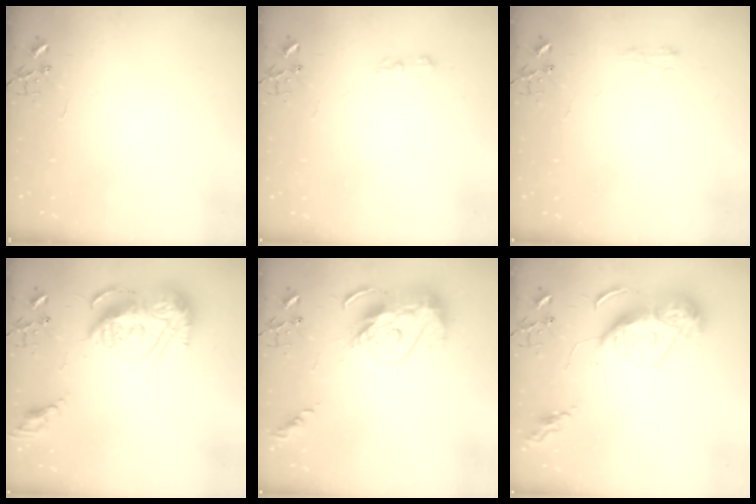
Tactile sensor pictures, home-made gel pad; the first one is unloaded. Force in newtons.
{"total": 5.4, "press": 5.4, "slide": 0.7}
{"total": 5.2, "press": 5.2, "slide": 0.7}
{"total": 17.6, "press": 17.5, "slide": 1.6}
{"total": 14.0, "press": 13.9, "slide": 1.4}
{"total": 15.7, "press": 15.6, "slide": 1.4}